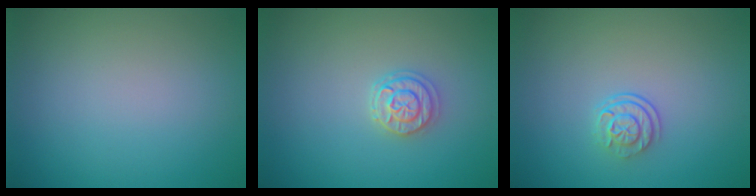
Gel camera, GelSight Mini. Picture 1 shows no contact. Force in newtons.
{"total": 2.2, "press": 2.0, "slide": 0.8}
{"total": 2.3, "press": 1.7, "slide": 1.5}